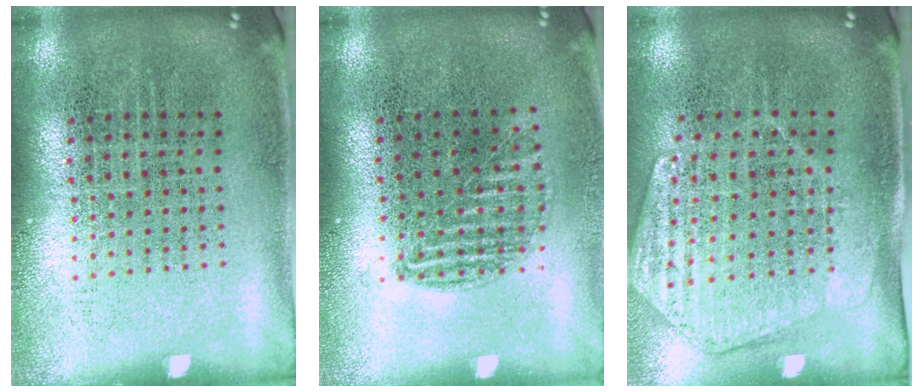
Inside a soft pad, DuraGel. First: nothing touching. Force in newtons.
{"total": 0.9, "press": 0.8, "slide": 0.3}
{"total": 1.6, "press": 1.5, "slide": 0.6}